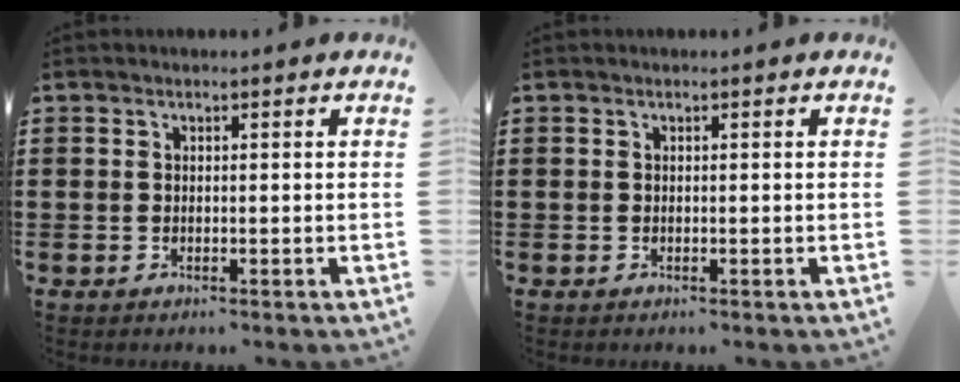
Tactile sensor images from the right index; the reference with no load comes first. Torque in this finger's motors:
{"motor_torque": [0.00, 0.00, 0.00, 0.00]}